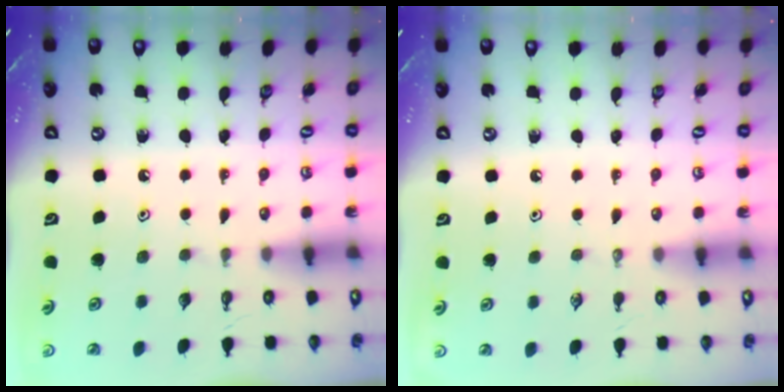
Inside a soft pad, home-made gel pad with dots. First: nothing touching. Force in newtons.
{"total": 0.0}